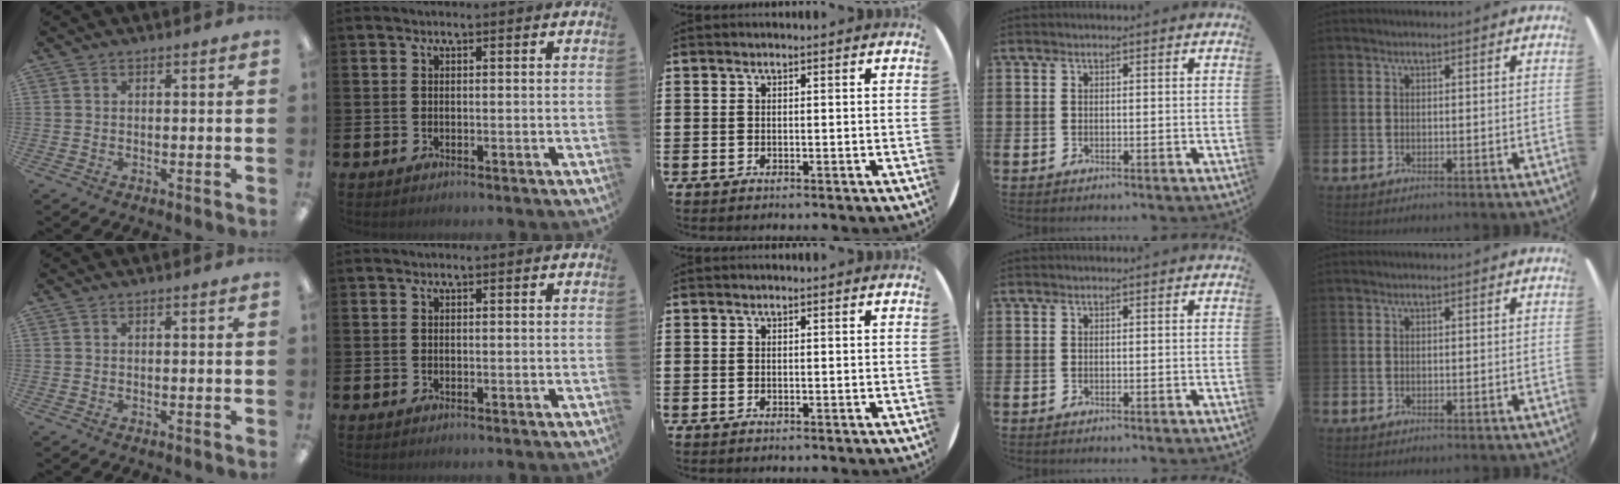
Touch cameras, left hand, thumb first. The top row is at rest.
{}